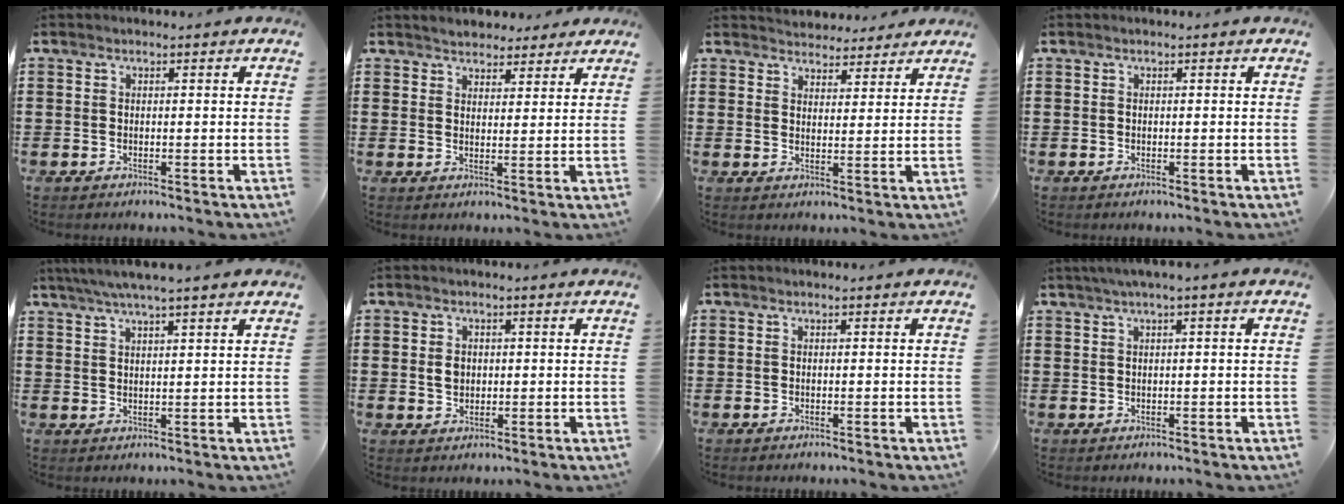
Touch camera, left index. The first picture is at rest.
{"total": 2.8, "force": [2.7, 0.9, 0.0], "torque": [-0.008, 0.001, 0.052]}
{"total": 3.6, "force": [3.4, 1.0, -0.1], "torque": [-0.011, -0.011, 0.064]}
{"total": 0.0}
{"total": 3.7, "force": [3.2, -0.3, 2.0], "torque": [-0.047, -0.004, 0.056]}
{"total": 2.2, "force": [0.3, 1.8, 1.3], "torque": [-0.030, 0.008, 0.005]}
{"total": 0.0}
{"total": 1.4, "force": [0.2, -0.1, 1.3], "torque": [-0.023, -0.003, 0.003]}